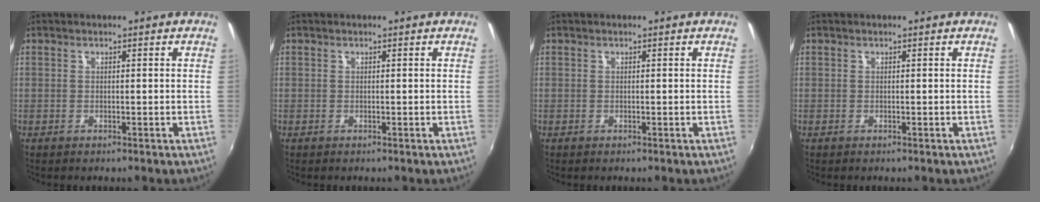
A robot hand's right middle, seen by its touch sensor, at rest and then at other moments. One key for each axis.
{"total": 0.0}
{"total": 0.0}
{"total": 0.0}